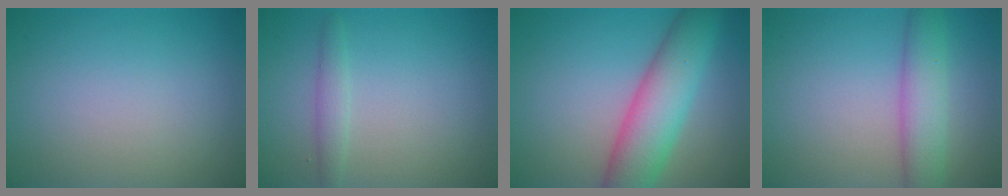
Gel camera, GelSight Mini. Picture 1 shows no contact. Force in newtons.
{"total": 1.5, "press": 1.5, "slide": 0.1}
{"total": 7.4, "press": 7.4, "slide": 0.2}
{"total": 4.4, "press": 4.4, "slide": 0.3}